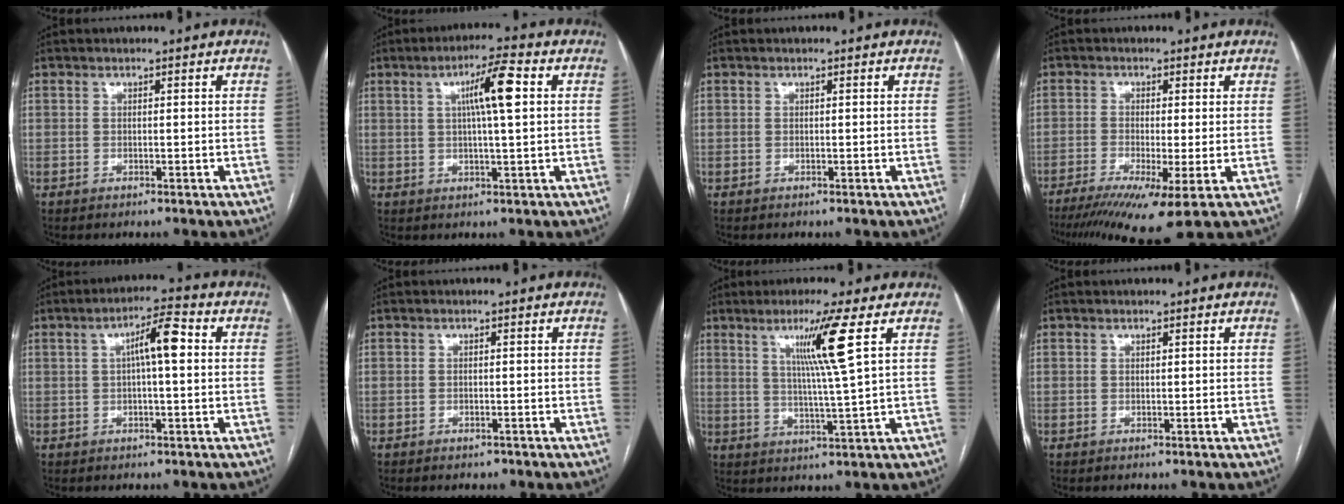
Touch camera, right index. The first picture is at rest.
{"total": 7.4, "force": [1.6, 0.3, 7.2], "torque": [-0.126, 0.014, 0.025]}
{"total": 0.0}
{"total": 11.0, "force": [-6.6, 0.7, 8.8], "torque": [-0.134, -0.023, -0.107]}
{"total": 6.2, "force": [0.9, 0.9, 6.1], "torque": [-0.104, 0.020, 0.012]}
{"total": 0.9, "force": [-0.7, 0.4, 0.3], "torque": [-0.008, -0.001, -0.008]}
{"total": 8.5, "force": [3.4, -2.1, 7.5], "torque": [-0.136, -0.012, 0.065]}
{"total": 0.0}